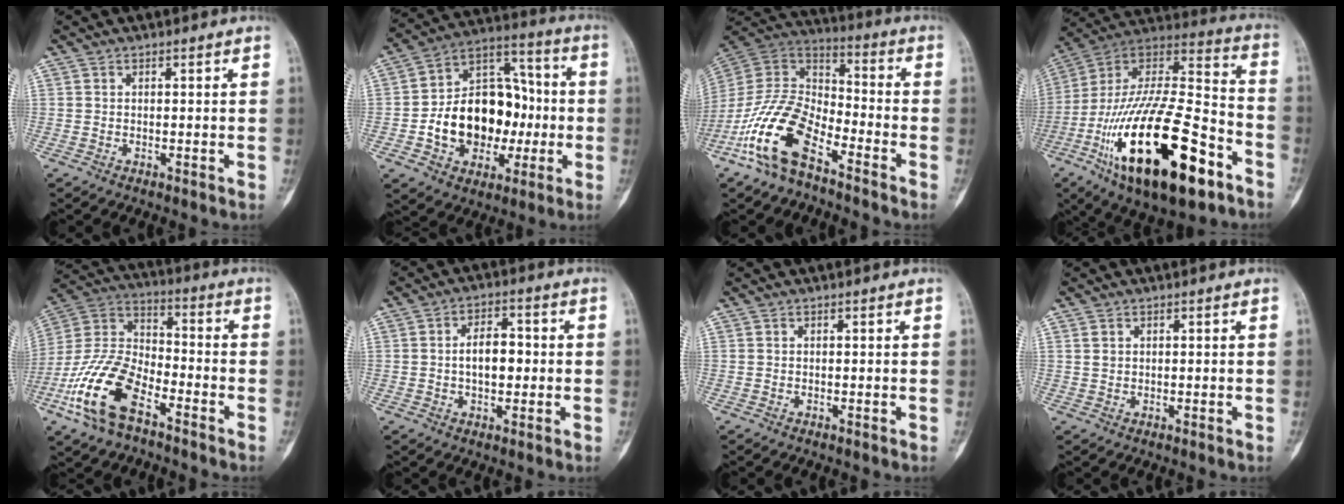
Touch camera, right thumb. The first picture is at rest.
{"total": 20.4, "force": [-2.9, 14.8, 13.8], "torque": [-0.179, 0.046, -0.036]}
{"total": 16.1, "force": [-9.1, 7.5, 10.9], "torque": [-0.205, 0.067, -0.184]}
{"total": 33.0, "force": [-14.2, 12.8, 26.9], "torque": [-0.501, 0.052, -0.229]}
{"total": 17.1, "force": [-8.6, 8.5, 12.0], "torque": [-0.244, 0.048, -0.173]}
{"total": 6.8, "force": [-0.1, 4.1, 5.4], "torque": [-0.072, 0.016, -0.005]}
{"total": 0.0}
{"total": 1.2, "force": [0.5, 1.0, 0.5], "torque": [-0.002, 0.000, 0.011]}